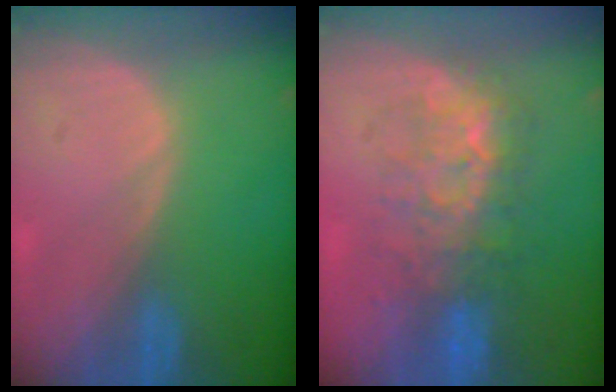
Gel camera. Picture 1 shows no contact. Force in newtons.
{"total": 7.9, "press": 7.7, "slide": 1.9}